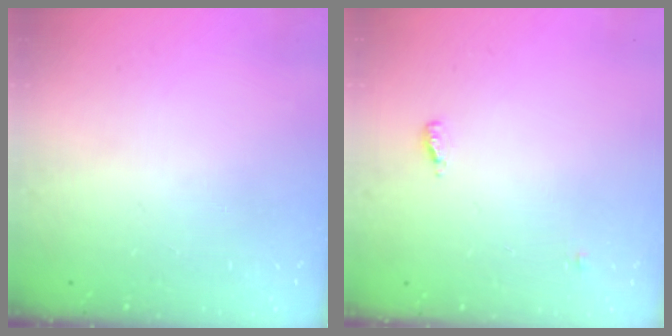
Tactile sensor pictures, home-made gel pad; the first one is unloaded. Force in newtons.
{"total": 4.6, "press": 4.5, "slide": 0.7}